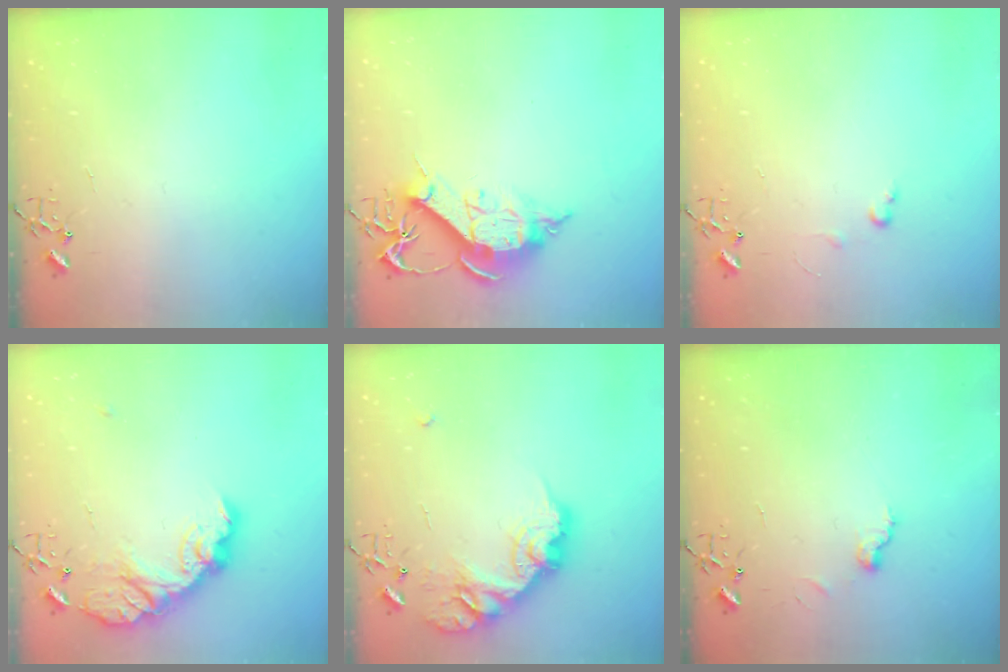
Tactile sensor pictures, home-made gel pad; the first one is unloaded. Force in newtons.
{"total": 13.2, "press": 13.1, "slide": 1.5}
{"total": 4.2, "press": 4.2, "slide": 0.6}
{"total": 15.7, "press": 15.7, "slide": 1.0}
{"total": 18.3, "press": 18.3, "slide": 1.0}
{"total": 7.4, "press": 7.4, "slide": 0.4}